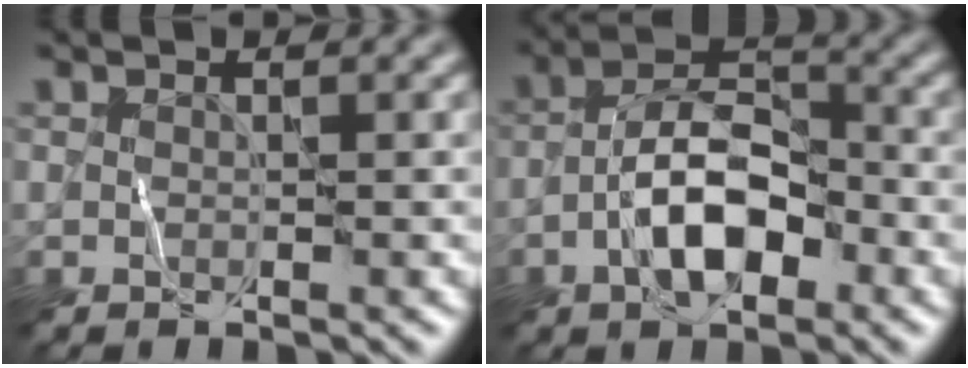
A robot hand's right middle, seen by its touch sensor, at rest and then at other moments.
{"total": 6.2, "force": [-2.5, 2.9, 4.9], "torque": [-0.078, 0.015, -0.052]}